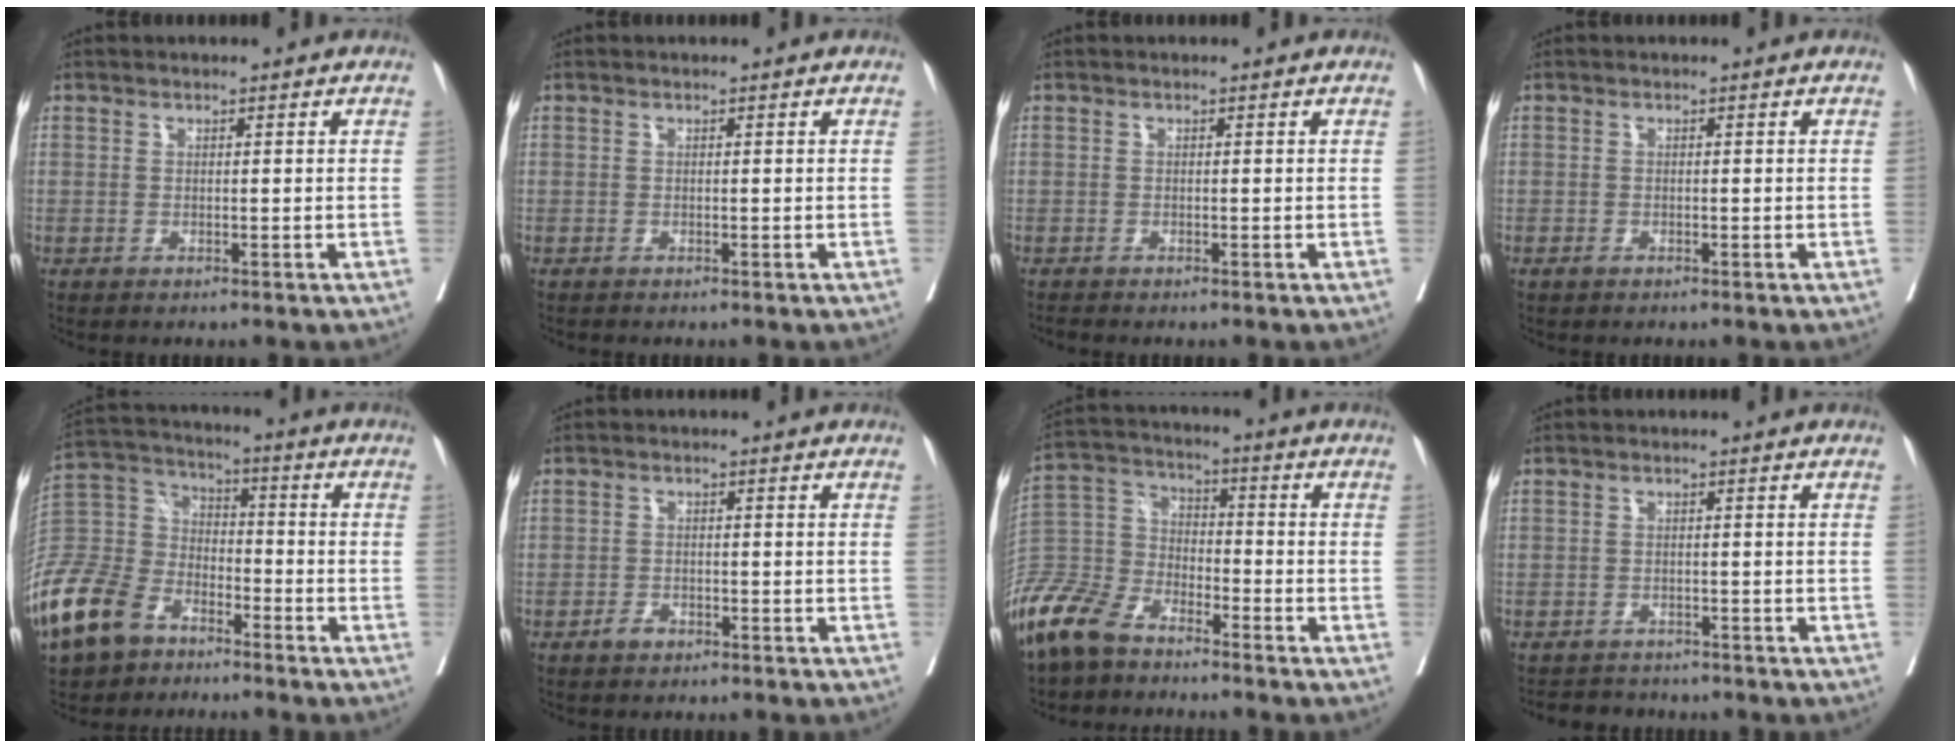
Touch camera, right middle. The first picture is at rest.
{"total": 0.0}
{"total": 0.5, "force": [-0.5, -0.1, 0.0], "torque": [-0.008, -0.004, -0.013]}
{"total": 0.5, "force": [-0.4, 0.2, 0.2], "torque": [-0.008, -0.001, -0.008]}
{"total": 19.3, "force": [-12.8, 11.2, 9.2], "torque": [-0.254, -0.007, -0.245]}
{"total": 1.7, "force": [-1.2, 0.9, 0.7], "torque": [-0.013, 0.002, -0.020]}
{"total": 12.4, "force": [-9.9, 5.5, 5.1], "torque": [-0.116, -0.005, -0.201]}
{"total": 3.9, "force": [-3.6, 1.3, 0.1], "torque": [-0.001, -0.006, -0.055]}